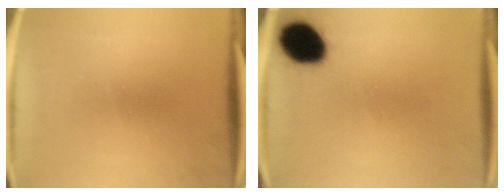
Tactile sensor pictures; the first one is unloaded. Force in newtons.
{"total": 11.4}